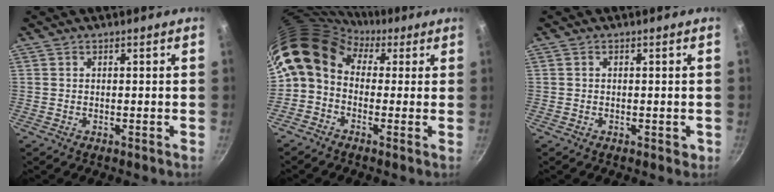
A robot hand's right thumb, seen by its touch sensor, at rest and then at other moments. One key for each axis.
{"total": 11.5, "fx": 2.1, "fy": 8.9, "fz": 6.9, "tx": -0.119, "ty": 0.029, "tz": 0.010}
{"total": 1.5, "fx": -0.3, "fy": 1.1, "fz": 1.0, "tx": -0.008, "ty": 0.003, "tz": -0.003}